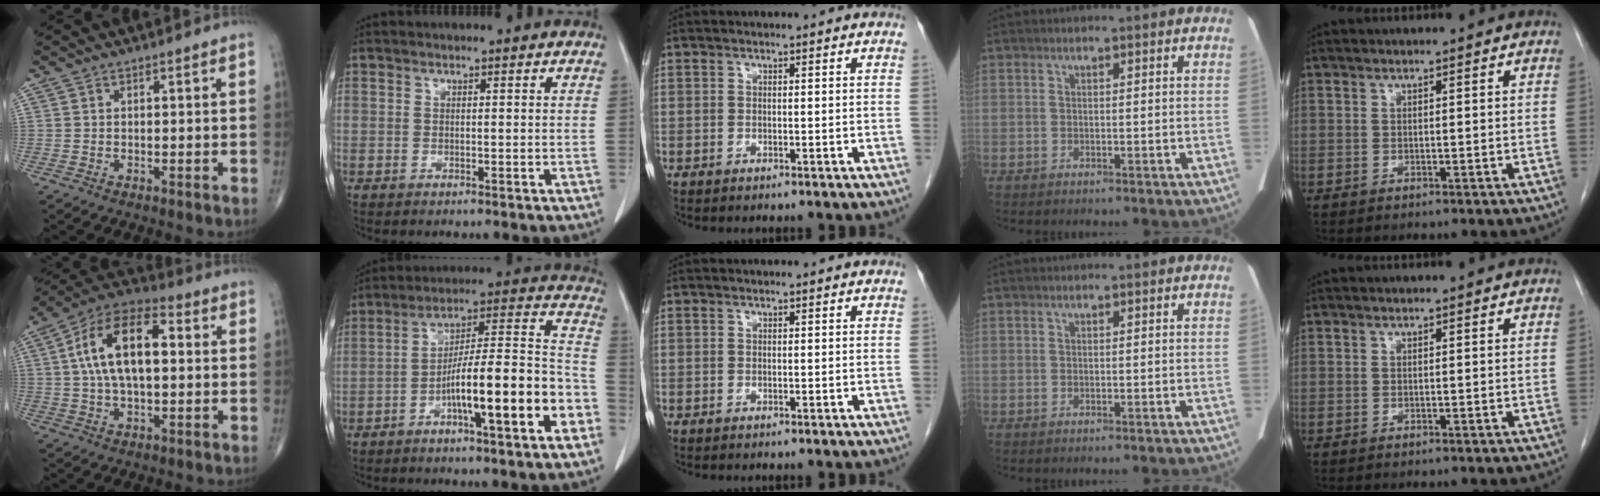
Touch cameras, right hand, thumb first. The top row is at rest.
{"thumb": {"total": 15.7, "force": [2.1, 7.9, 13.4], "torque": [-0.238, 0.031, 0.029]}, "index": {"total": 16.9, "force": [-6.8, 1.7, 15.4], "torque": [-0.233, 0.021, -0.106]}}